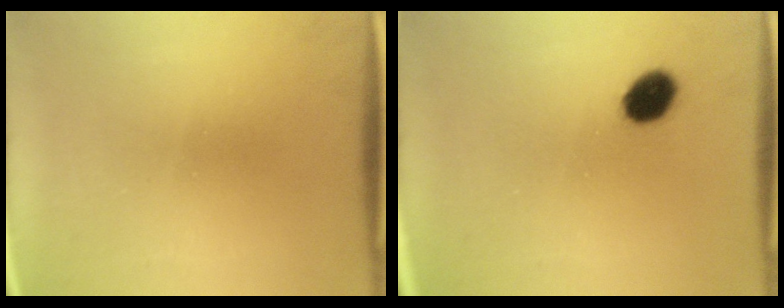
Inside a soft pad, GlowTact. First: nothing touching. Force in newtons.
{"total": 5.8}